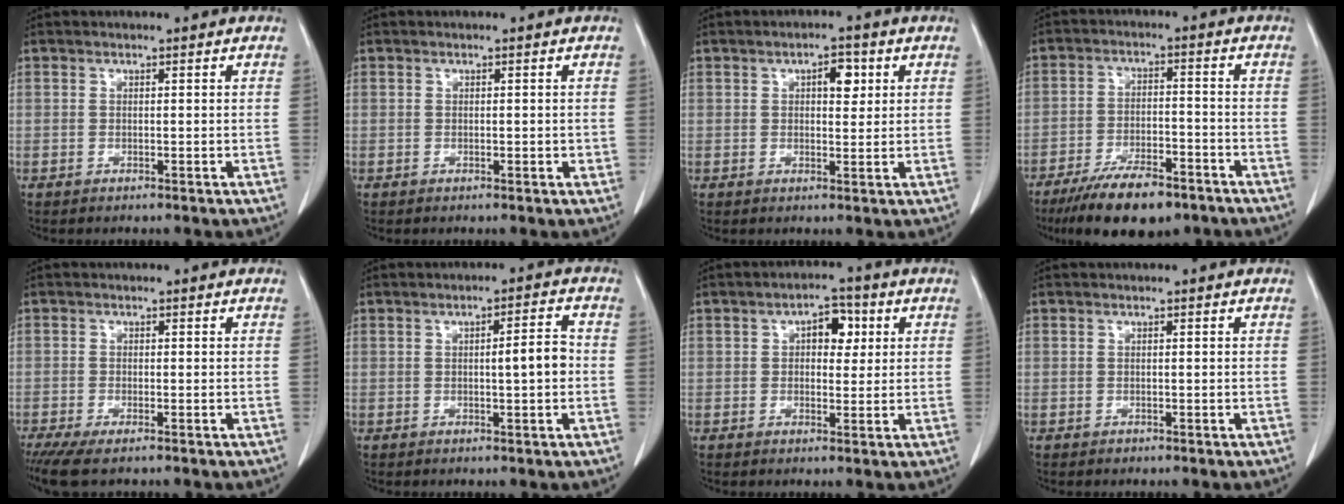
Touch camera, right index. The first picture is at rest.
{"total": 0.8, "force": [0.0, 0.4, 0.7], "torque": [-0.009, 0.002, 0.002]}
{"total": 3.8, "force": [1.3, 1.7, 3.1], "torque": [-0.044, 0.006, 0.017]}
{"total": 11.4, "force": [-8.5, 3.7, 6.7], "torque": [-0.108, -0.011, -0.143]}
{"total": 5.1, "force": [-3.8, 1.1, 3.2], "torque": [-0.053, -0.014, -0.061]}
{"total": 4.1, "force": [-0.2, 0.6, 4.0], "torque": [-0.058, 0.008, -0.004]}
{"total": 4.9, "force": [1.4, 2.7, 3.9], "torque": [-0.055, 0.015, 0.019]}
{"total": 0.5, "force": [-0.2, 0.4, -0.1], "torque": [0.001, 0.004, -0.005]}